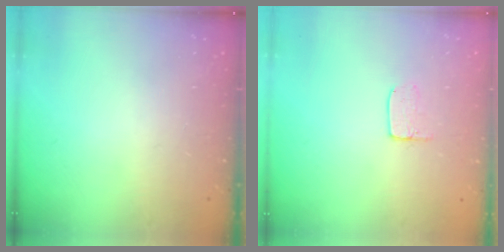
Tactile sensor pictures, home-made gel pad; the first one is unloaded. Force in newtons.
{"total": 5.2, "press": 5.2, "slide": 0.4}